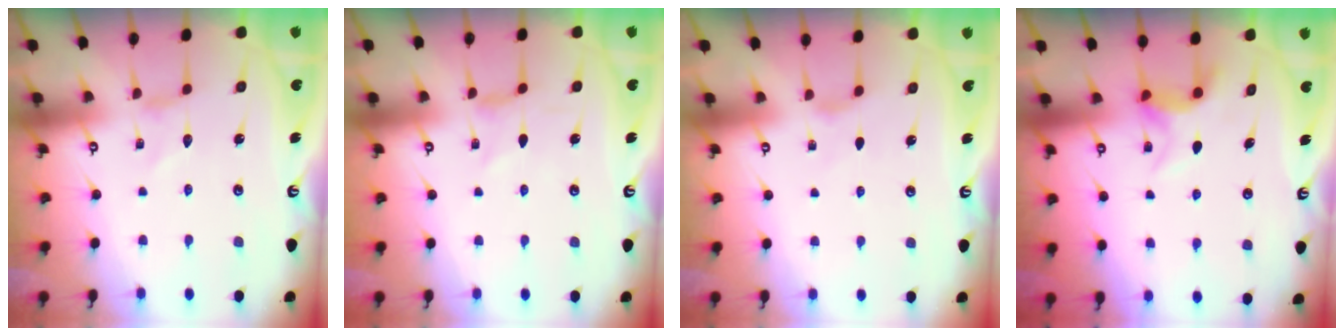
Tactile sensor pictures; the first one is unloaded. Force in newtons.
{"total": 0.0}
{"total": 2.0, "press": 2.0, "slide": 0.4}
{"total": 7.1, "press": 7.1, "slide": 0.0}